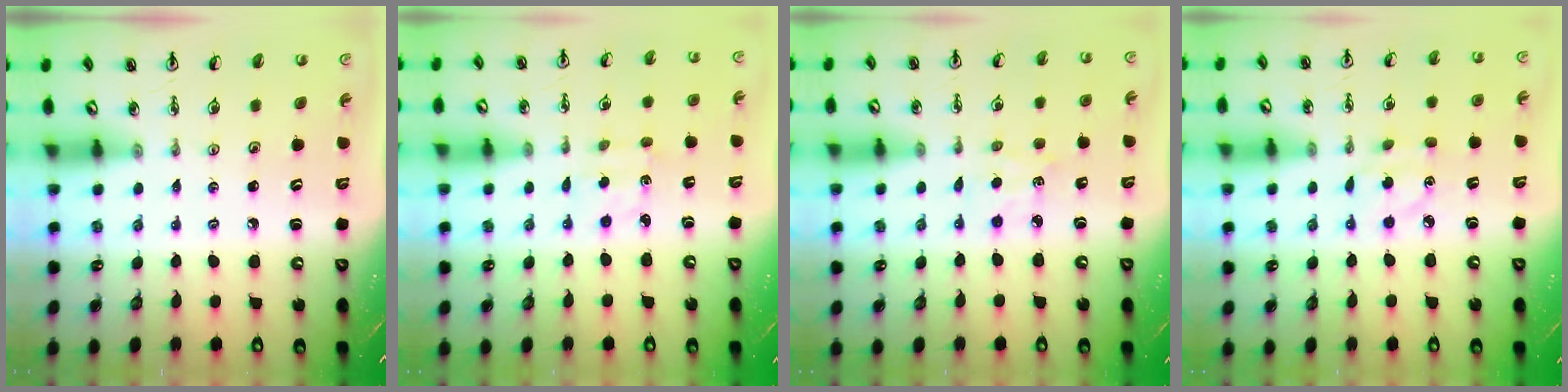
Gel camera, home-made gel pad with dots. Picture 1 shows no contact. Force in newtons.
{"total": 2.8, "press": 2.8, "slide": 0.5}
{"total": 4.4, "press": 4.3, "slide": 0.5}
{"total": 3.7, "press": 3.7, "slide": 0.3}